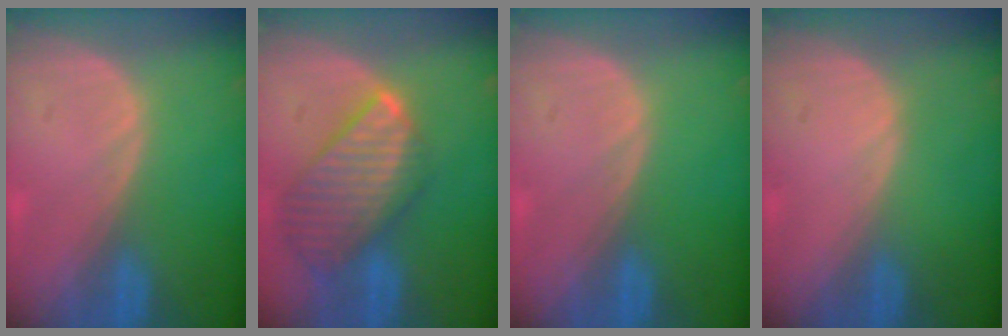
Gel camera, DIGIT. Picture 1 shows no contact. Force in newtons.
{"total": 9.8, "press": 8.4, "slide": 5.0}
{"total": 0.0}
{"total": 0.0}